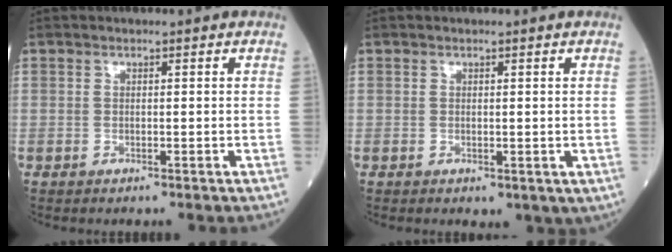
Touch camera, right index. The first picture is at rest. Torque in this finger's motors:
{"motor_torque": [-0.12, -0.23, -0.05, -0.06]}